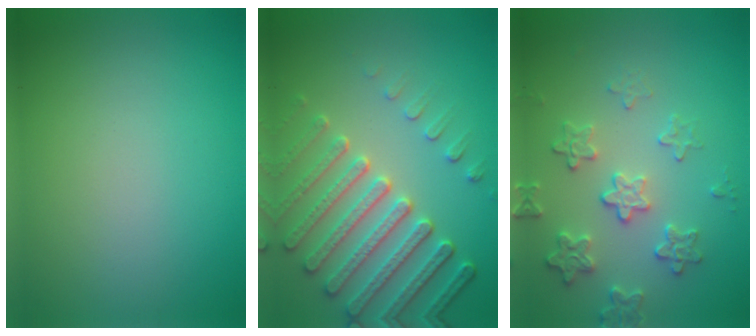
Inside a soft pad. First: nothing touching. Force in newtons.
{"total": 6.4, "press": 5.2, "slide": 3.8}
{"total": 3.1, "press": 3.0, "slide": 0.5}